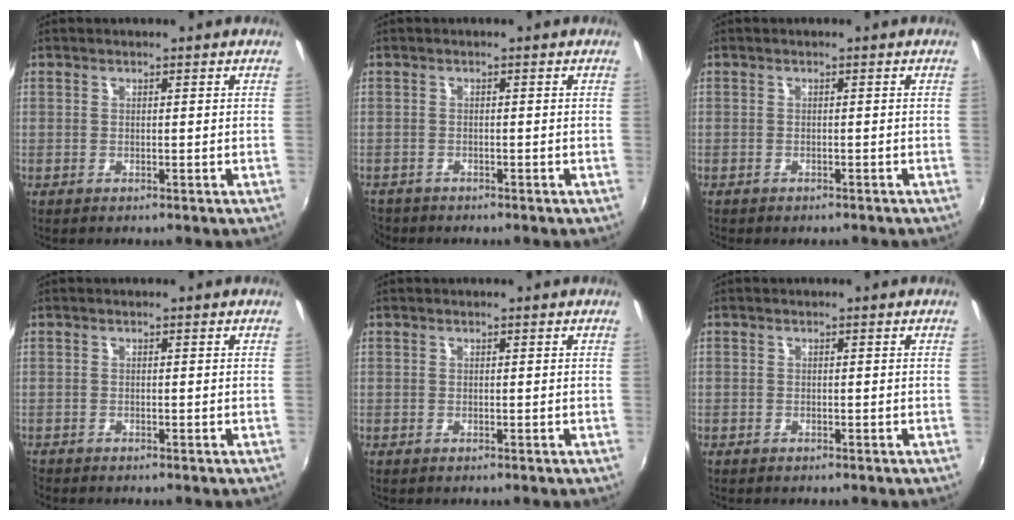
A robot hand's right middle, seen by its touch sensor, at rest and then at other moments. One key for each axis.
{"total": 3.6, "fx": -3.1, "fy": 1.8, "fz": 0.7, "tx": -0.029, "ty": -0.013, "tz": -0.059}
{"total": 1.3, "fx": -1.2, "fy": 0.4, "fz": 0.4, "tx": -0.013, "ty": -0.007, "tz": -0.016}
{"total": 1.0, "fx": -0.9, "fy": 0.4, "fz": -0.1, "tx": -0.003, "ty": -0.002, "tz": -0.019}
{"total": 0.0}
{"total": 0.8, "fx": -0.6, "fy": 0.5, "fz": 0.0, "tx": -0.003, "ty": 0.001, "tz": -0.012}